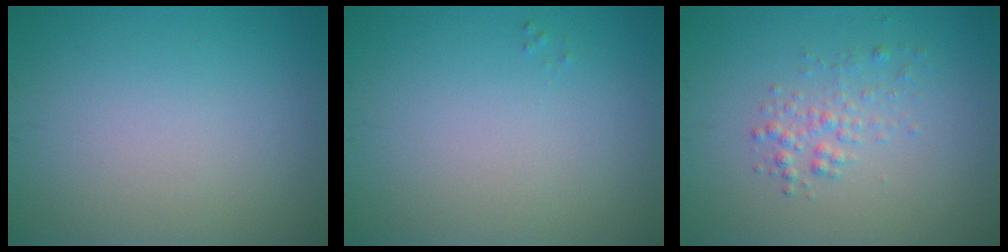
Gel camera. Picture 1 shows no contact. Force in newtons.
{"total": 0.0}
{"total": 1.8, "press": 1.8, "slide": 0.1}